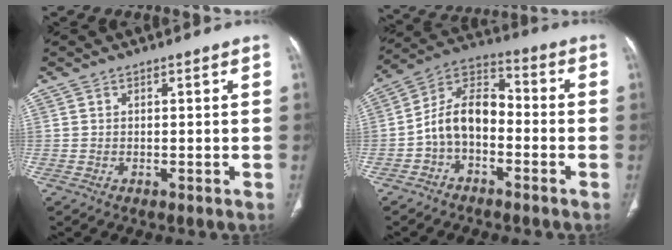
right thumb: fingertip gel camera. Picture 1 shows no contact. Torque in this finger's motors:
{"motor_torque": [1.44, 1.57, 1.22, -0.78, 0.10]}